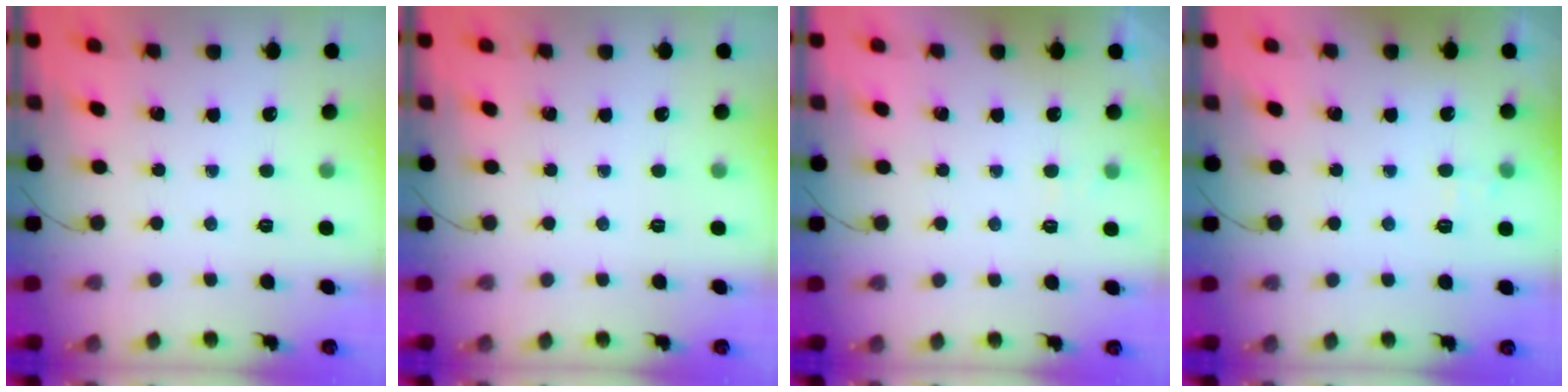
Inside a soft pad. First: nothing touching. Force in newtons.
{"total": 0.0}
{"total": 2.3, "press": 2.0, "slide": 1.2}
{"total": 6.0, "press": 5.8, "slide": 1.5}